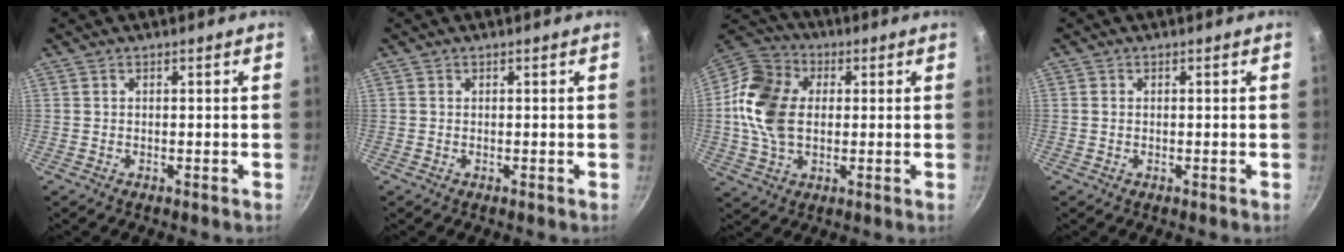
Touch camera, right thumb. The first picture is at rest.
{"total": 0.0}
{"total": 15.6, "force": [1.2, 11.2, 10.7], "torque": [-0.188, 0.015, 0.004]}
{"total": 0.8, "force": [0.1, 0.7, 0.3], "torque": [-0.005, 0.002, 0.000]}